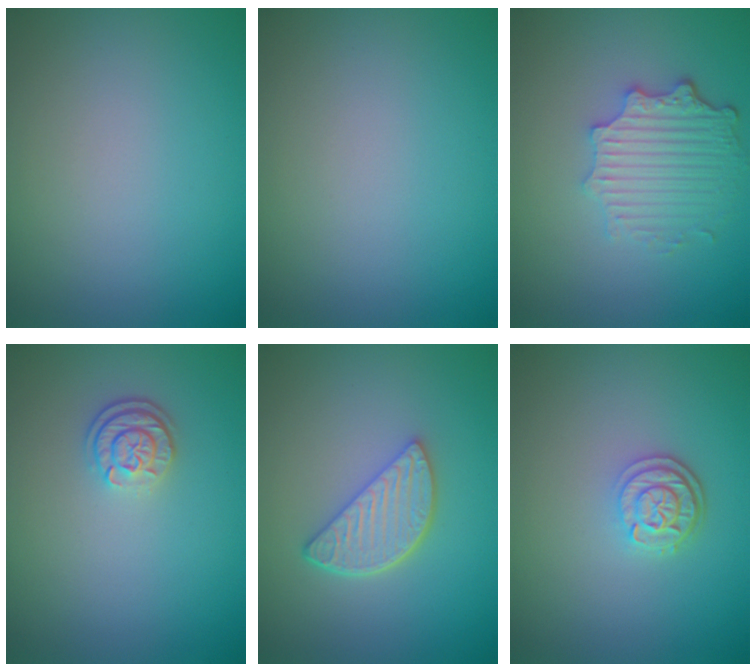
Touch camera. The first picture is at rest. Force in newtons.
{"total": 0.0}
{"total": 4.1, "press": 3.3, "slide": 2.4}
{"total": 2.4, "press": 1.9, "slide": 1.5}
{"total": 3.7, "press": 3.0, "slide": 2.2}
{"total": 2.5, "press": 2.1, "slide": 1.4}